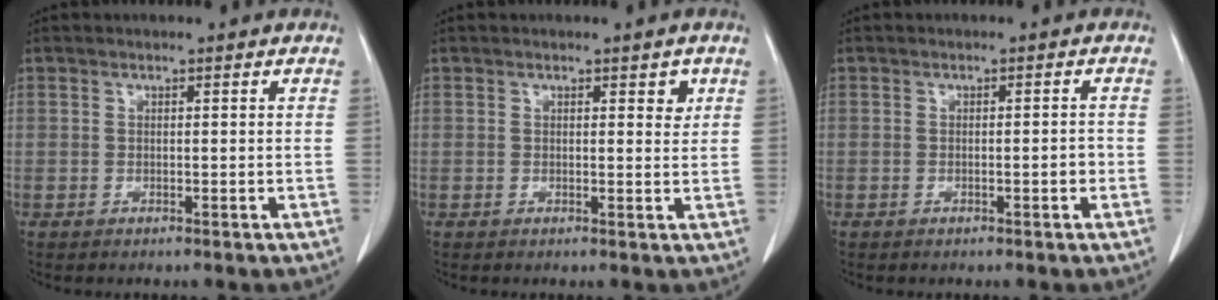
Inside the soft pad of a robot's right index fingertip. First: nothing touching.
{"total": 1.8, "force": [1.0, 0.7, 1.3], "torque": [-0.014, -0.004, 0.011]}
{"total": 1.5, "force": [-0.5, 0.3, 1.4], "torque": [-0.020, 0.002, -0.006]}